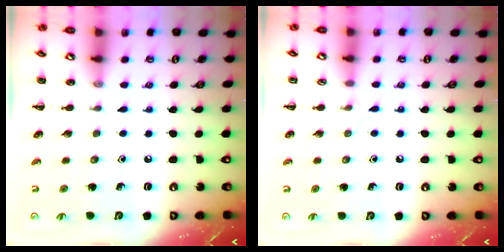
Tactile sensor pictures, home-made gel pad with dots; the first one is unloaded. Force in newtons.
{"total": 2.9, "press": 2.8, "slide": 1.0}